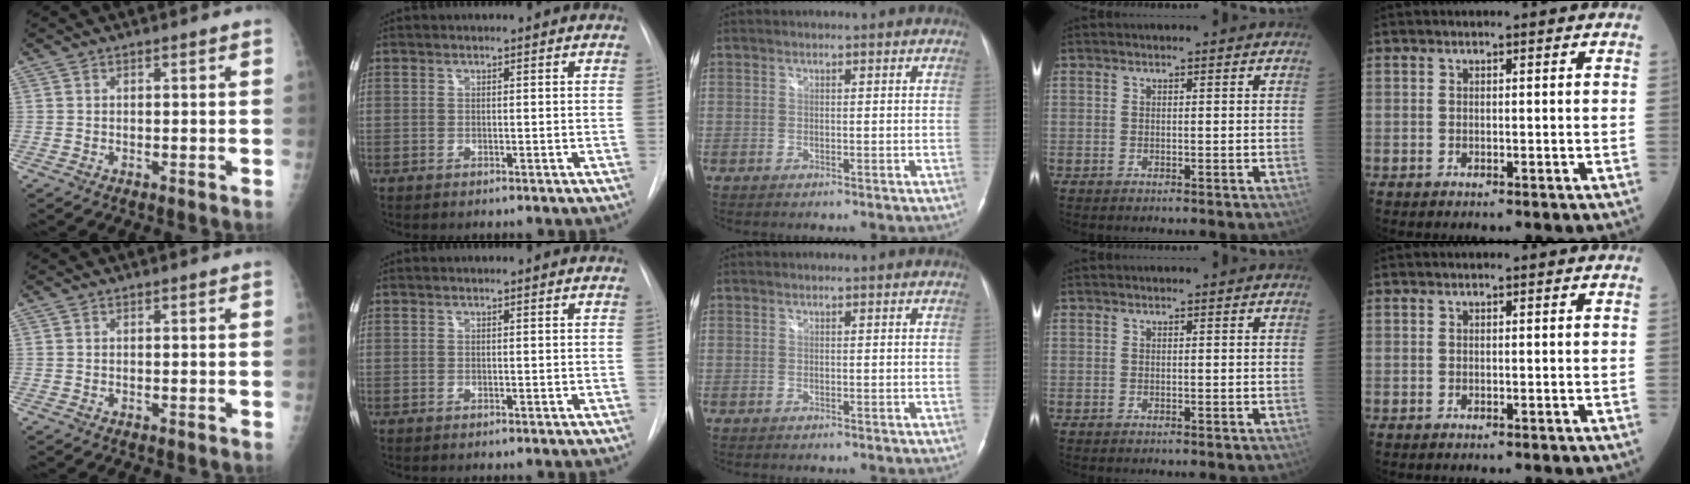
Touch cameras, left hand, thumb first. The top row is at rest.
{}